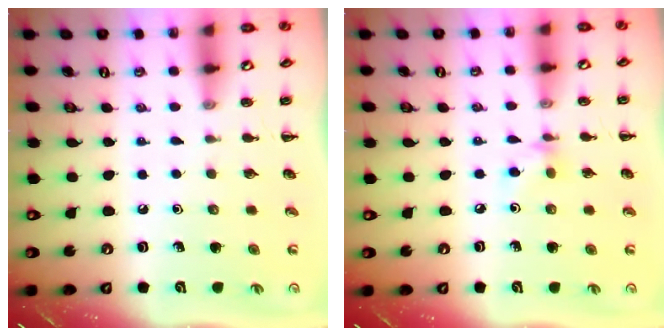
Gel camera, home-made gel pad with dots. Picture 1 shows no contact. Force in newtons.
{"total": 5.6, "press": 5.5, "slide": 1.2}